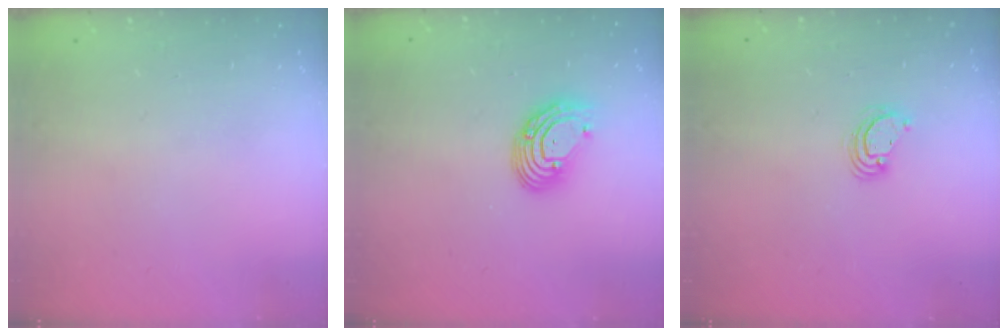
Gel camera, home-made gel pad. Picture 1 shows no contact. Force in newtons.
{"total": 8.9, "press": 8.8, "slide": 0.8}
{"total": 3.7, "press": 3.7, "slide": 0.3}